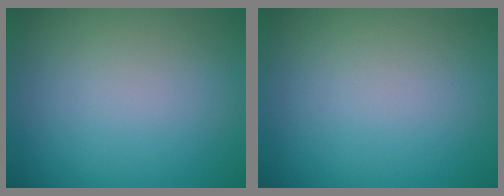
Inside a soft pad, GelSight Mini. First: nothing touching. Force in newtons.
{"total": 0.0}